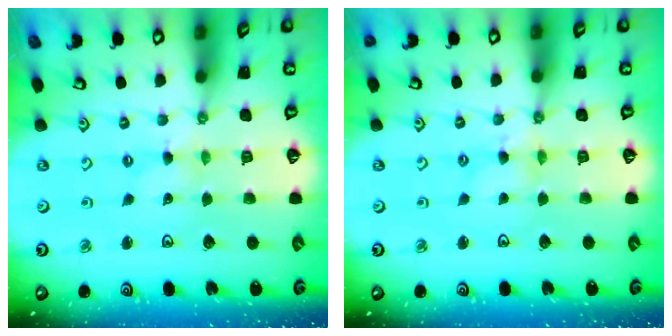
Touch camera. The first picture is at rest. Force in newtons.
{"total": 4.0, "press": 3.9, "slide": 0.4}